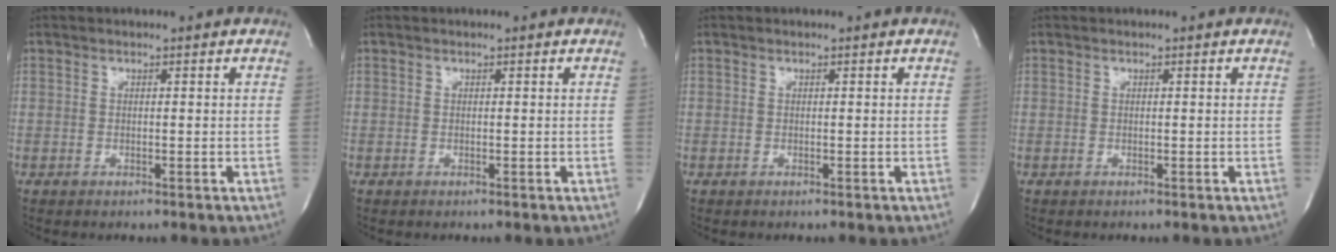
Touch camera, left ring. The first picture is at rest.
{"total": 0.0}
{"total": 0.0}
{"total": 0.0}